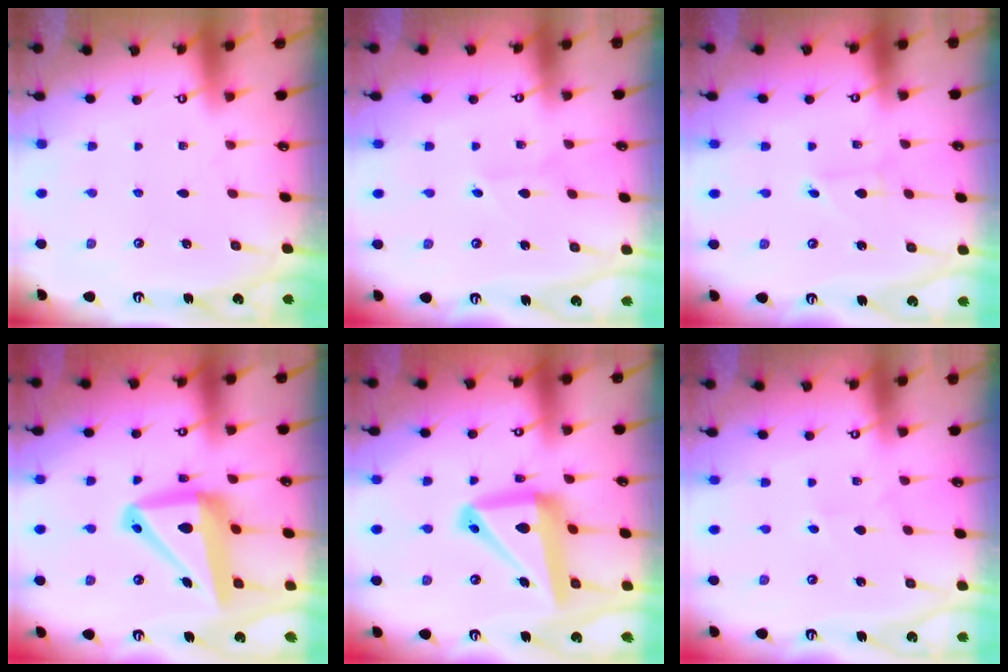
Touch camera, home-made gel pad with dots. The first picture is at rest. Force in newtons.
{"total": 2.8, "press": 2.7, "slide": 0.3}
{"total": 1.4, "press": 1.4, "slide": 0.1}
{"total": 15.0, "press": 14.7, "slide": 2.6}
{"total": 16.6, "press": 16.4, "slide": 2.2}
{"total": 2.3, "press": 2.3, "slide": 0.2}